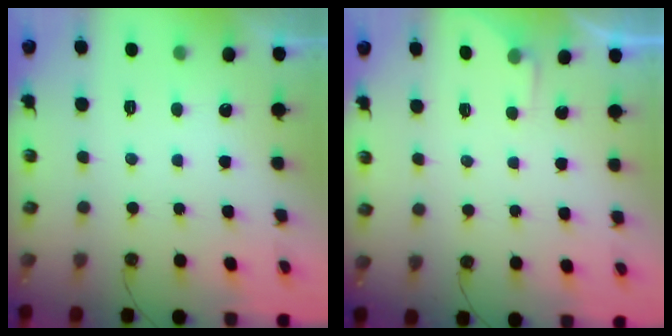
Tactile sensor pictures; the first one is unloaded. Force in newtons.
{"total": 2.9, "press": 2.8, "slide": 0.4}